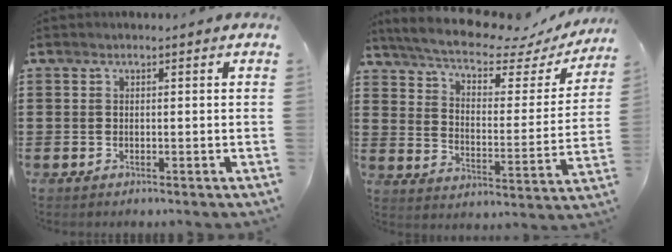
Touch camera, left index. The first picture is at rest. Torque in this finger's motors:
{"motor_torque": [2.14, 0.00, 0.12, 0.12]}